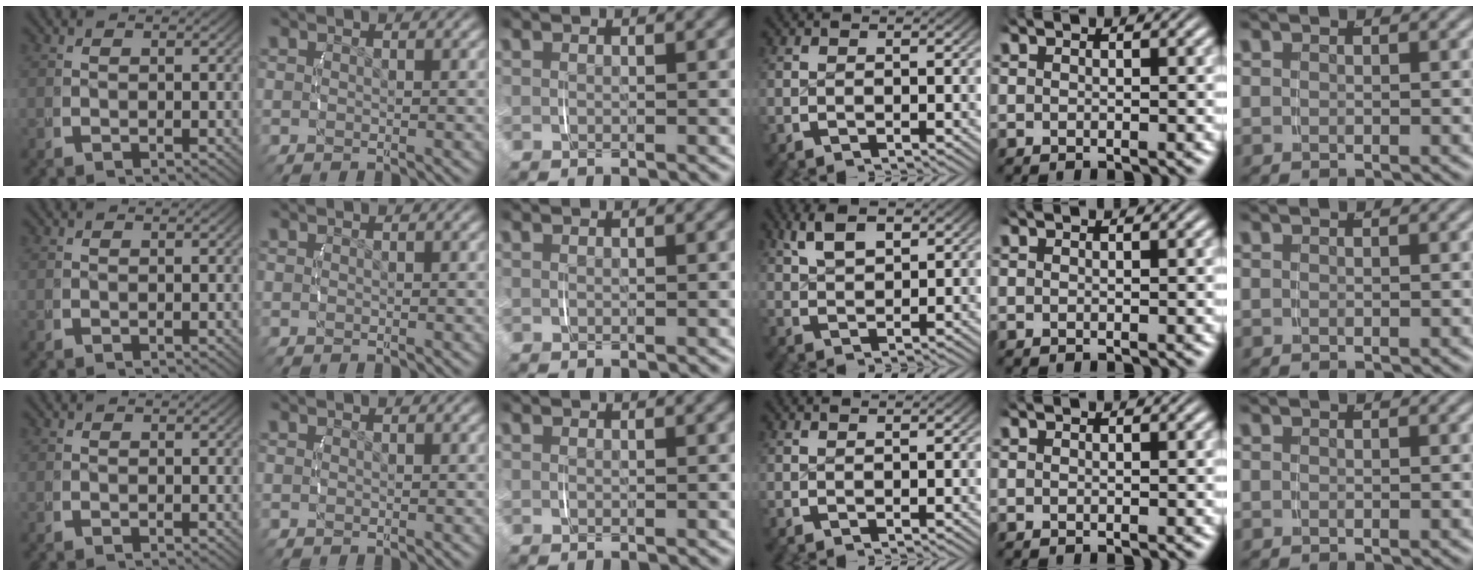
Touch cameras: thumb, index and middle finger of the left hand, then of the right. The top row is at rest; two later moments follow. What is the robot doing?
{"motion": "lift_and_place", "object": "string"}